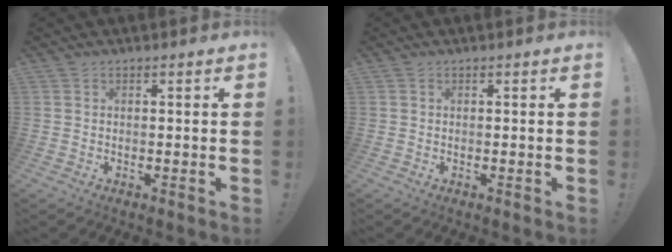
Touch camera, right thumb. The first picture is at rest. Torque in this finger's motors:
{"motor_torque": [-0.04, -0.13, 0.12, -0.05, 0.00]}